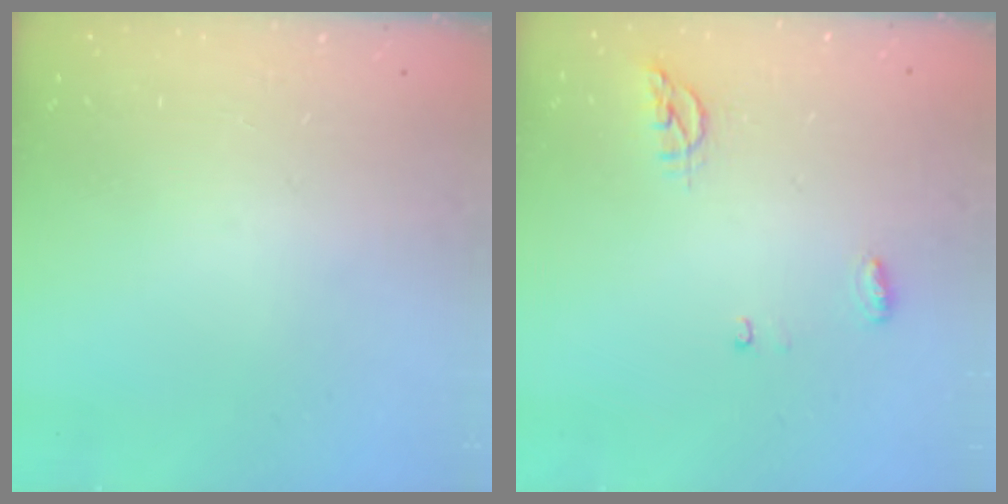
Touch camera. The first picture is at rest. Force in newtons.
{"total": 4.9, "press": 4.9, "slide": 0.6}